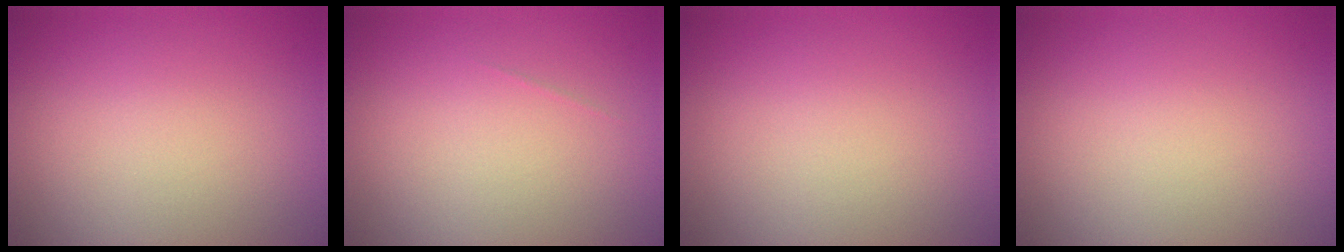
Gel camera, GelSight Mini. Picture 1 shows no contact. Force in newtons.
{"total": 0.0}
{"total": 0.0}
{"total": 0.0}